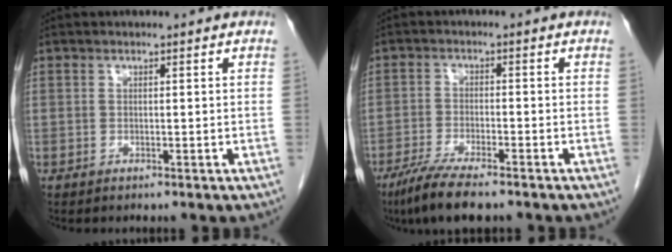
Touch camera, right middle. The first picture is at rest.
{"total": 8.0, "force": [-6.0, 1.0, 5.1], "torque": [-0.091, -0.020, -0.100]}